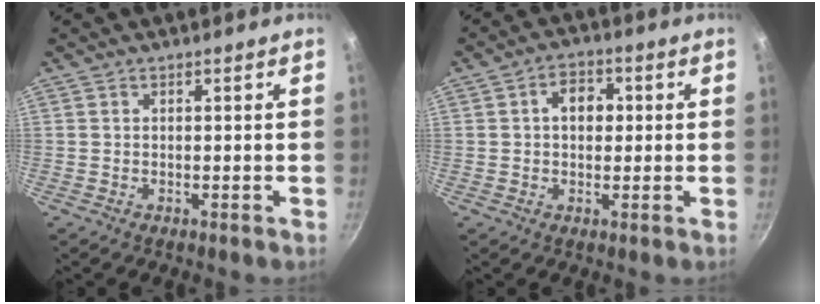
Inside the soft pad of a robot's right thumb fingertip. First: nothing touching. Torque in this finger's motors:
{"motor_torque": [0.23, 1.60, 0.66, -0.47, 0.03]}